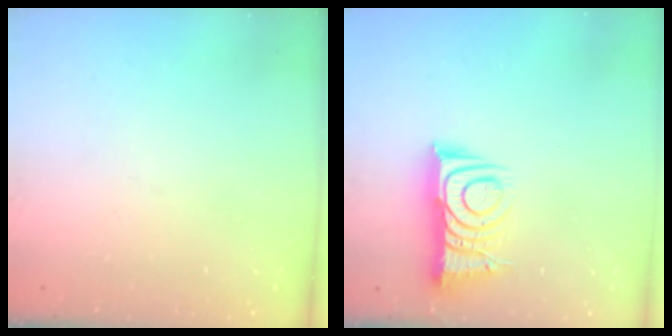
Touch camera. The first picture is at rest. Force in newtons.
{"total": 10.1, "press": 10.1, "slide": 1.0}